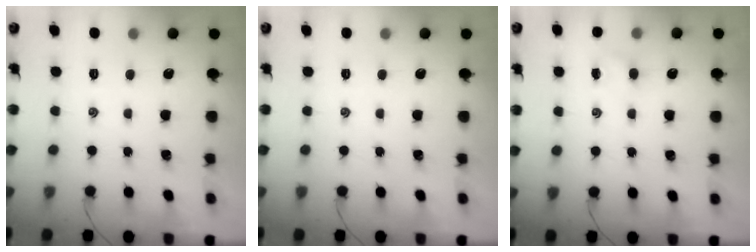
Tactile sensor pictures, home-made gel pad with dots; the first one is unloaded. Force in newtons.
{"total": 0.0}
{"total": 3.6, "press": 3.5, "slide": 1.0}